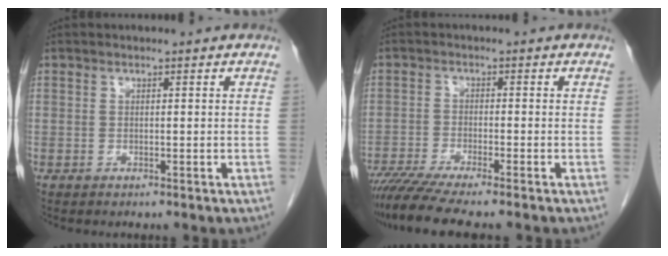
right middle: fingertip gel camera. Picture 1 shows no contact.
{"total": 8.4, "force": [-7.0, -0.4, 4.6], "torque": [-0.074, -0.023, -0.118]}